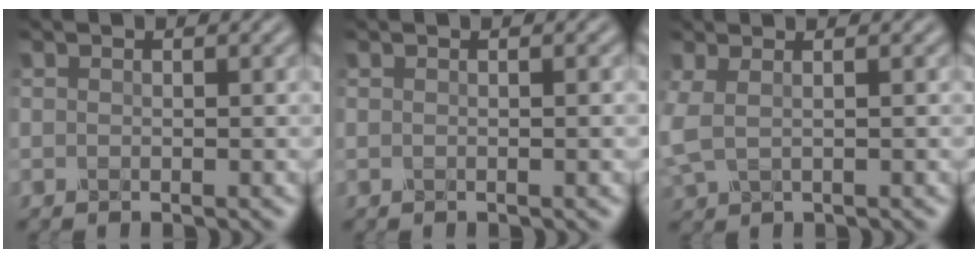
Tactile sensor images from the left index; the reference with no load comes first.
{"total": 0.9, "force": [0.1, 0.2, 0.9], "torque": [-0.009, 0.004, -0.001]}
{"total": 2.0, "force": [0.5, 0.8, 1.8], "torque": [-0.047, 0.006, 0.008]}